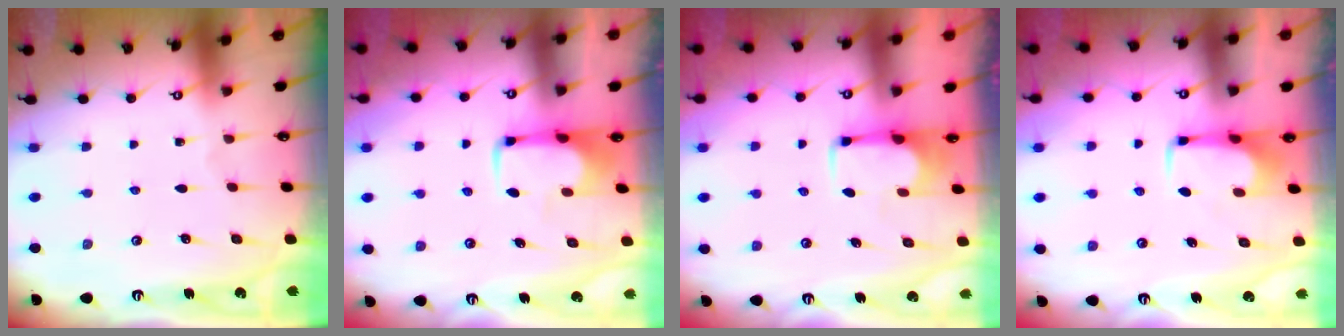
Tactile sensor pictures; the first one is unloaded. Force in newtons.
{"total": 2.0, "press": 1.9, "slide": 0.4}
{"total": 1.8, "press": 1.6, "slide": 0.7}
{"total": 1.7, "press": 1.7, "slide": 0.4}